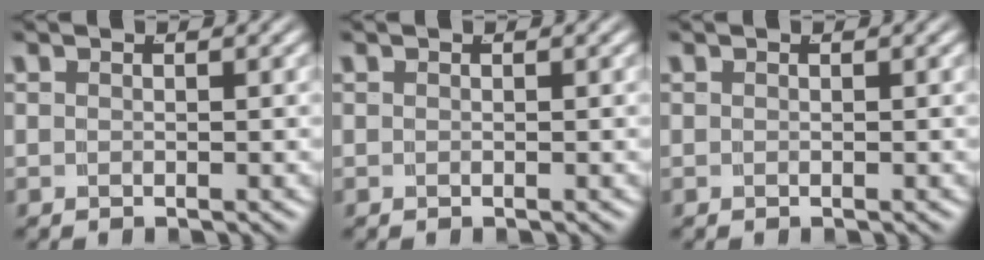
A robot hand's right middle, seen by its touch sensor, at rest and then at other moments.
{"total": 0.0}
{"total": 0.0}